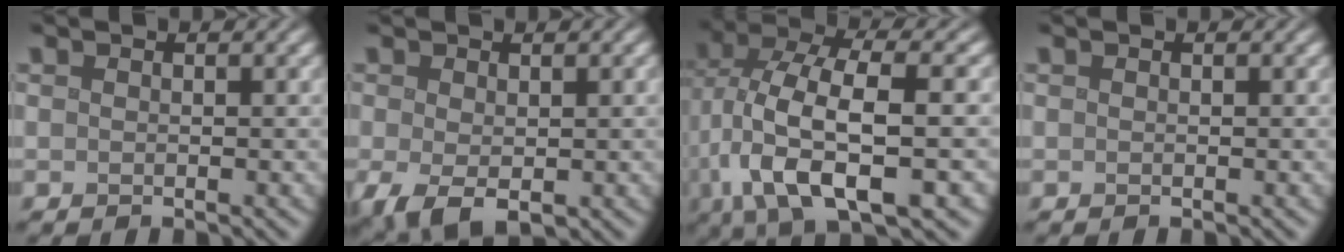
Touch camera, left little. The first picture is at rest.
{"total": 3.2, "force": [-1.0, 1.5, 2.6], "torque": [-0.056, -0.007, -0.010]}
{"total": 10.9, "force": [-1.8, 4.2, 9.9], "torque": [-0.195, 0.003, -0.026]}
{"total": 0.0}